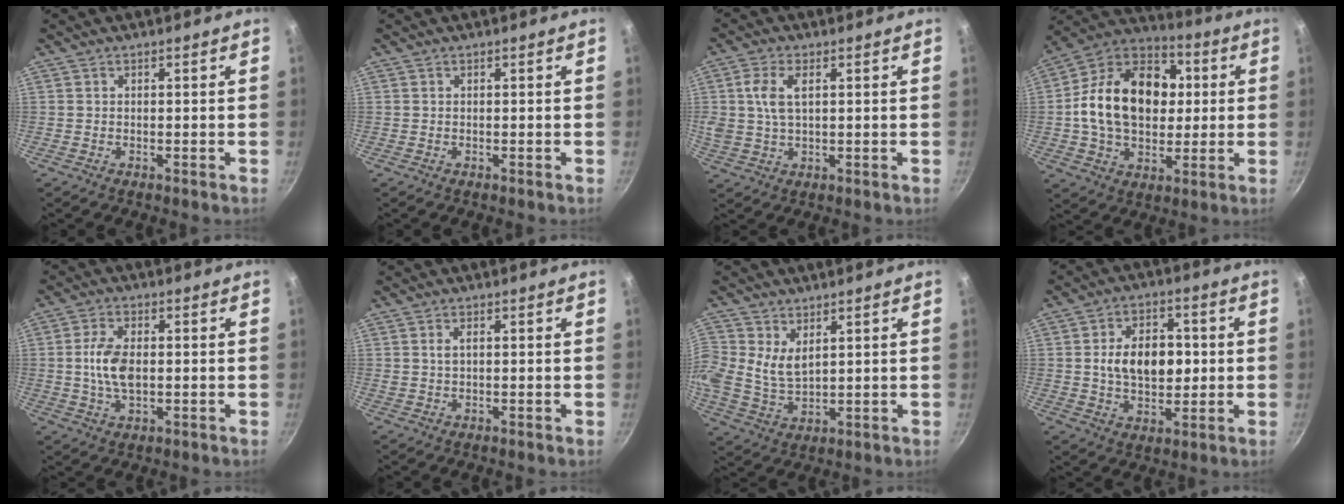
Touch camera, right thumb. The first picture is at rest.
{"total": 0.0}
{"total": 6.8, "force": [1.8, 3.7, 5.5], "torque": [-0.107, 0.006, 0.034]}
{"total": 22.2, "force": [1.9, 15.9, 15.4], "torque": [-0.227, 0.030, 0.020]}
{"total": 7.5, "force": [0.1, 4.1, 6.3], "torque": [-0.120, 0.005, -0.002]}
{"total": 1.6, "force": [0.4, 0.6, 1.4], "torque": [-0.027, 0.002, 0.009]}
{"total": 7.4, "force": [2.8, 4.9, 4.8], "torque": [-0.098, -0.017, 0.056]}
{"total": 12.1, "force": [0.8, 7.9, 9.2], "torque": [-0.117, 0.005, 0.011]}